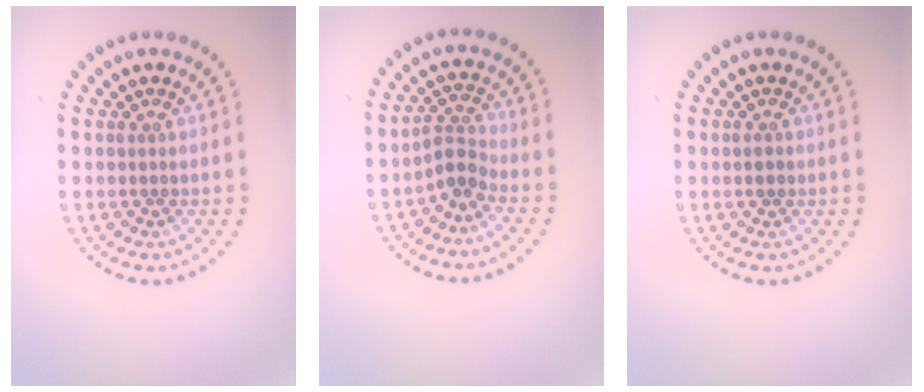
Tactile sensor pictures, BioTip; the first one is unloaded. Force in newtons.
{"total": 2.5, "press": 1.7, "slide": 1.8}
{"total": 1.2, "press": 1.2, "slide": 0.1}